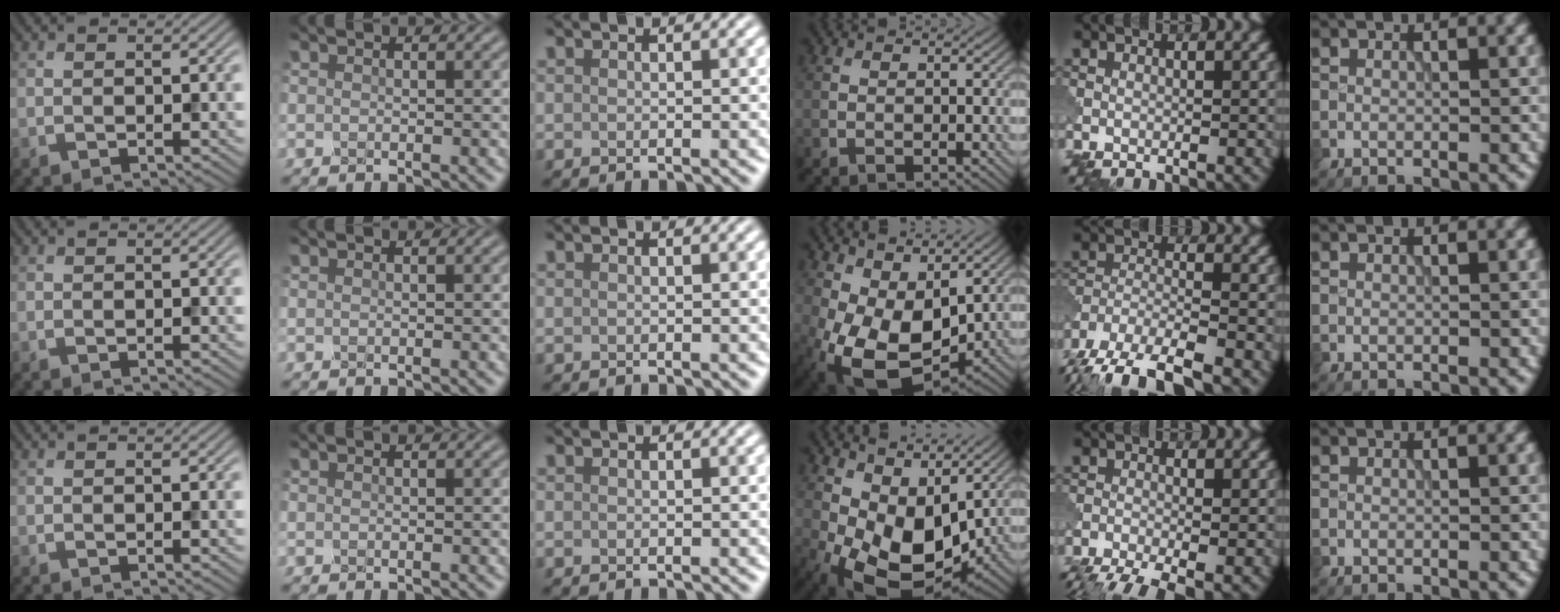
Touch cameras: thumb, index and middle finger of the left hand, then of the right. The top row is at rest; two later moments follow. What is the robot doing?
{"motion": "squeeze", "object": "foam earplug"}